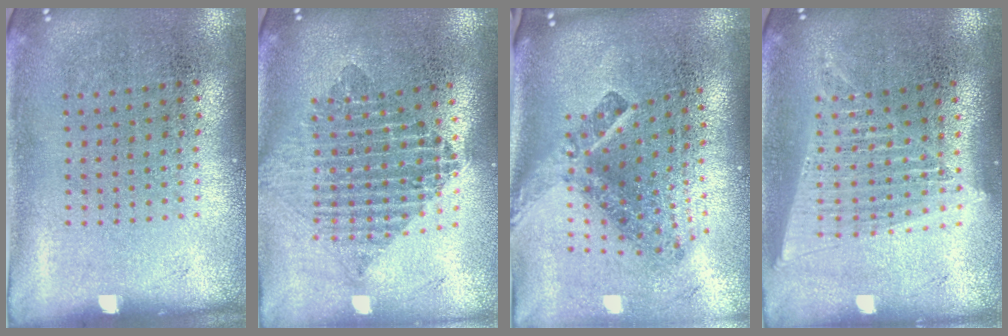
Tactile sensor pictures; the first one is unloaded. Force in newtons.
{"total": 2.1, "press": 1.7, "slide": 1.2}
{"total": 2.9, "press": 1.7, "slide": 2.3}
{"total": 1.6, "press": 1.4, "slide": 0.7}